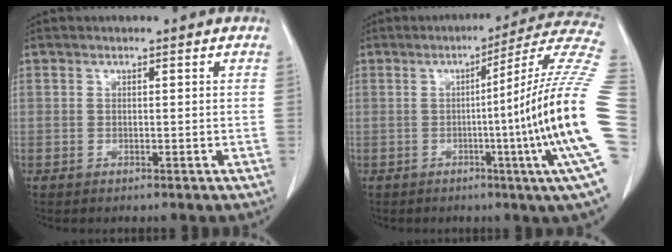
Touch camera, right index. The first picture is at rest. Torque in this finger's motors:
{"motor_torque": [1.43, -0.71, 0.83, 0.20]}